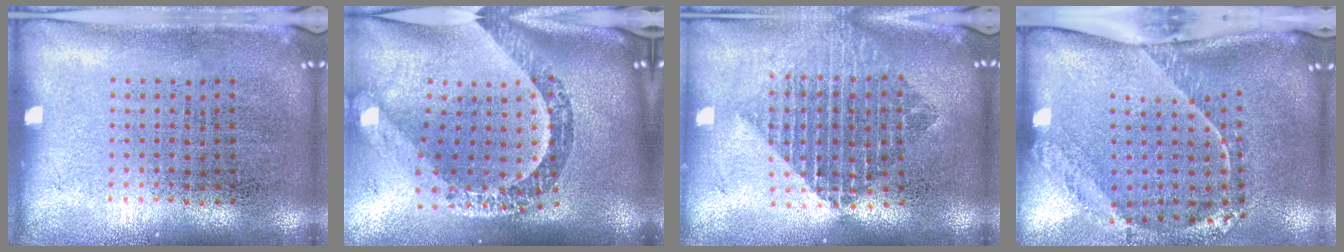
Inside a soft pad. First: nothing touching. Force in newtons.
{"total": 3.6, "press": 2.6, "slide": 2.6}
{"total": 2.0, "press": 1.6, "slide": 1.3}
{"total": 2.7, "press": 1.8, "slide": 2.0}